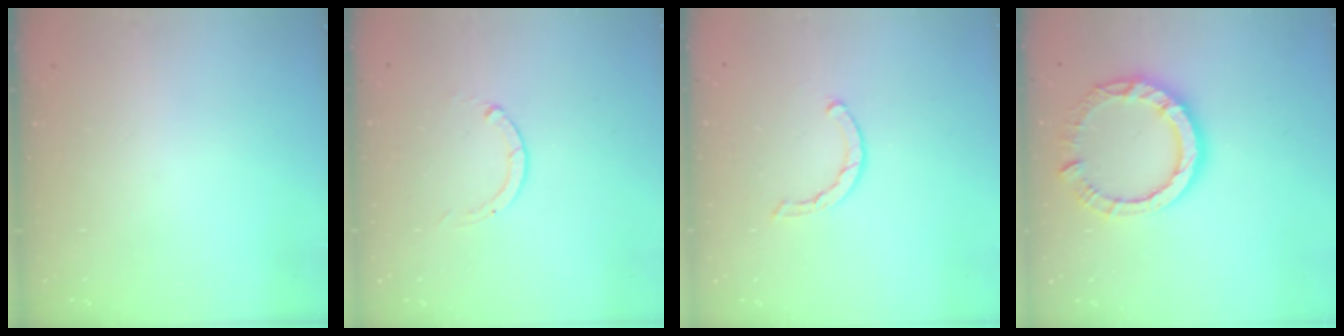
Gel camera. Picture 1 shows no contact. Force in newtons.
{"total": 0.0}
{"total": 2.0, "press": 2.0, "slide": 0.2}
{"total": 11.7, "press": 11.6, "slide": 1.4}